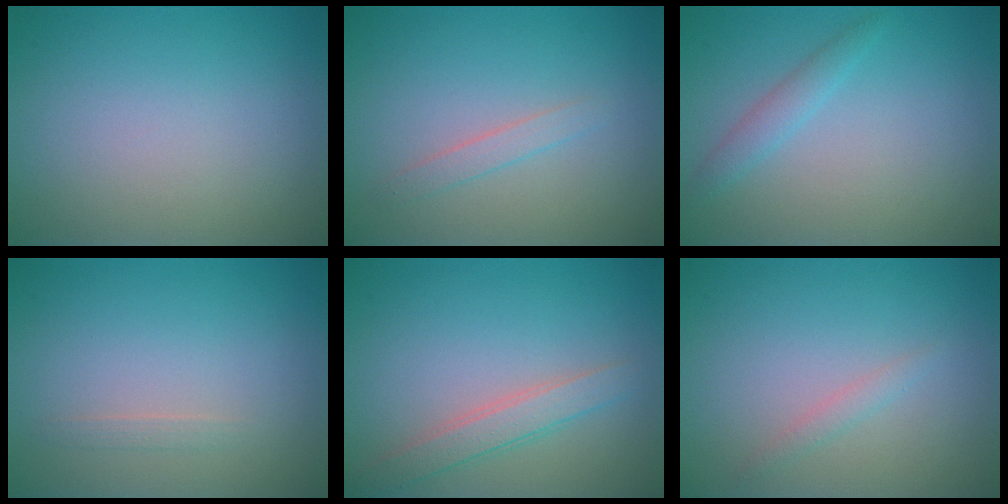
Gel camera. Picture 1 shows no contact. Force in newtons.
{"total": 1.2, "press": 1.2, "slide": 0.1}
{"total": 1.6, "press": 1.6, "slide": 0.0}
{"total": 0.6, "press": 0.6, "slide": 0.0}
{"total": 2.4, "press": 2.4, "slide": 0.1}
{"total": 1.0, "press": 1.0, "slide": 0.0}